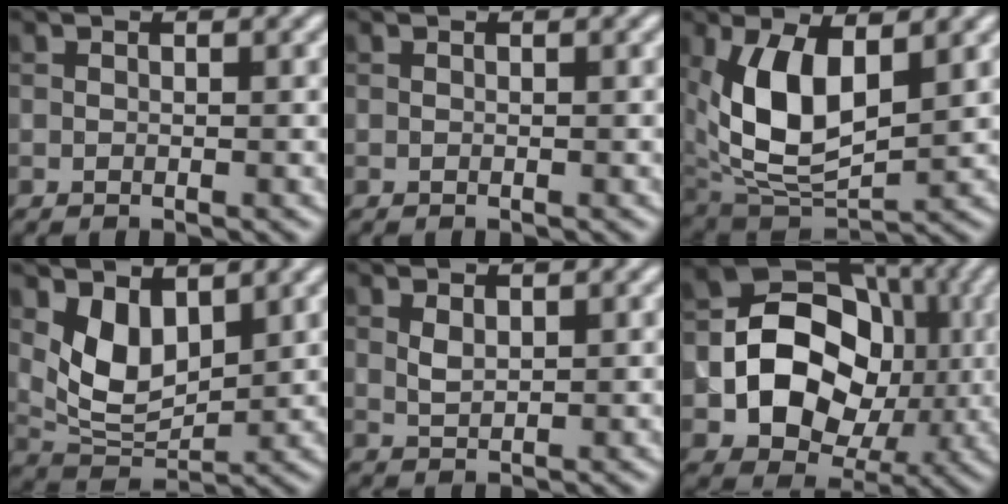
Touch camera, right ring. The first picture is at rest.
{"total": 0.0}
{"total": 8.1, "force": [1.7, 4.1, 6.8], "torque": [-0.146, -0.009, 0.034]}
{"total": 4.9, "force": [2.2, 2.8, 3.4], "torque": [-0.071, -0.014, 0.044]}
{"total": 1.2, "force": [0.7, 0.6, 0.8], "torque": [-0.022, -0.001, 0.018]}
{"total": 12.8, "force": [-0.9, 10.3, 7.5], "torque": [-0.105, -0.004, -0.030]}